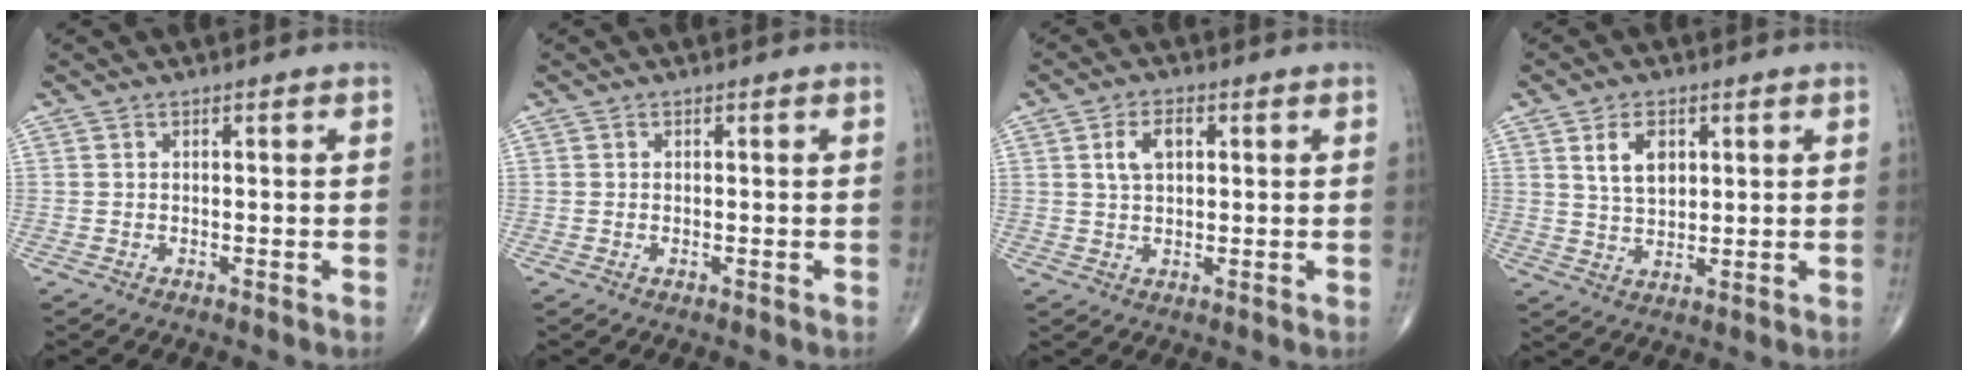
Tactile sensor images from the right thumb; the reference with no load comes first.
{"total": 0.0}
{"total": 4.5, "force": [1.3, 2.7, 3.4], "torque": [-0.062, 0.004, 0.022]}
{"total": 6.0, "force": [2.3, 3.7, 4.2], "torque": [-0.063, -0.014, 0.046]}